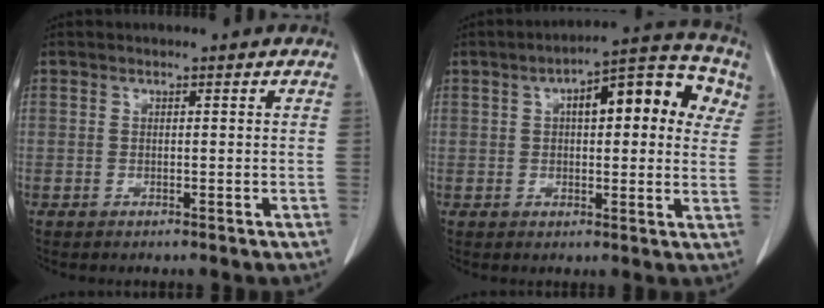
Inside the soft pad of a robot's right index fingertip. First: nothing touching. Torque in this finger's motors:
{"motor_torque": [0.78, 0.61, 0.24, 0.12]}